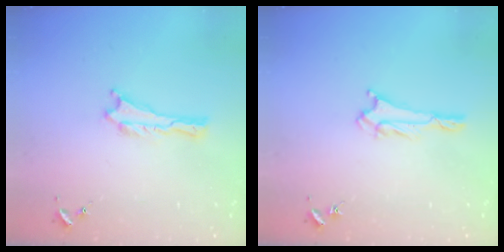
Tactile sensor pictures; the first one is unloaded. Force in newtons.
{"total": 1.7, "press": 1.7, "slide": 0.2}